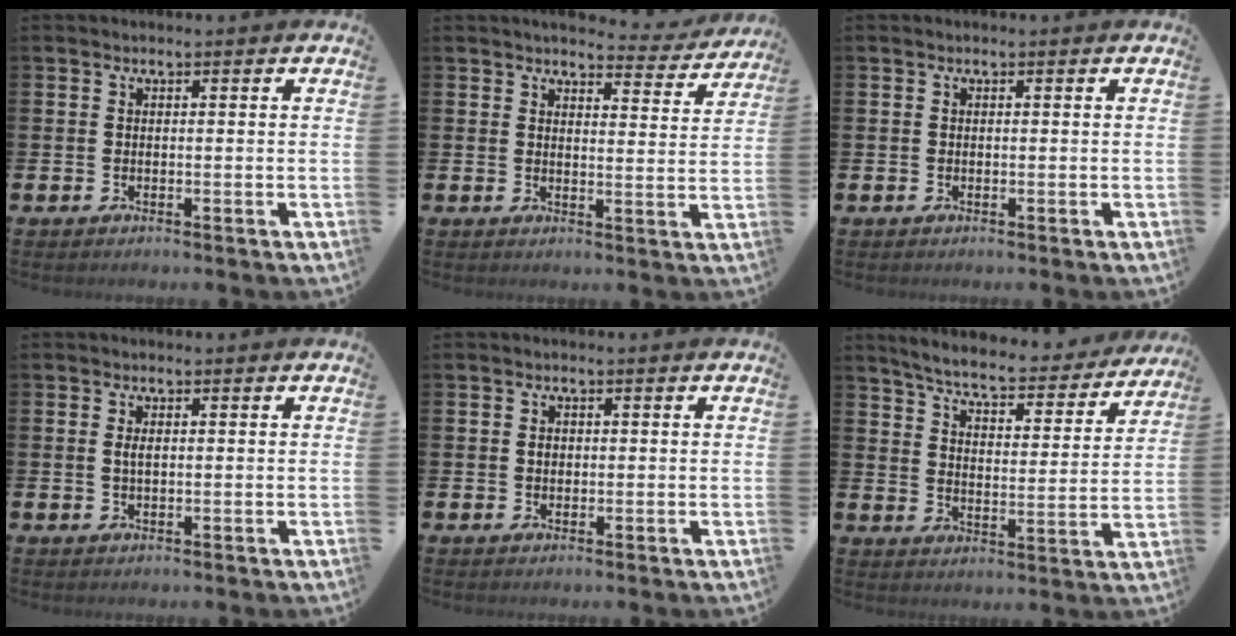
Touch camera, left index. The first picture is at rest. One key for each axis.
{"total": 4.0, "fx": 3.8, "fy": 0.9, "fz": 0.4, "tx": -0.011, "ty": -0.031, "tz": 0.065}
{"total": 0.0}
{"total": 1.4, "fx": 0.3, "fy": 0.6, "fz": 1.2, "tx": -0.022, "ty": 0.003, "tz": 0.004}
{"total": 1.1, "fx": 0.2, "fy": 0.9, "fz": 0.6, "tx": -0.002, "ty": 0.004, "tz": 0.000}
{"total": 6.2, "fx": 5.8, "fy": 0.7, "fz": 2.1, "tx": -0.061, "ty": -0.046, "tz": 0.093}